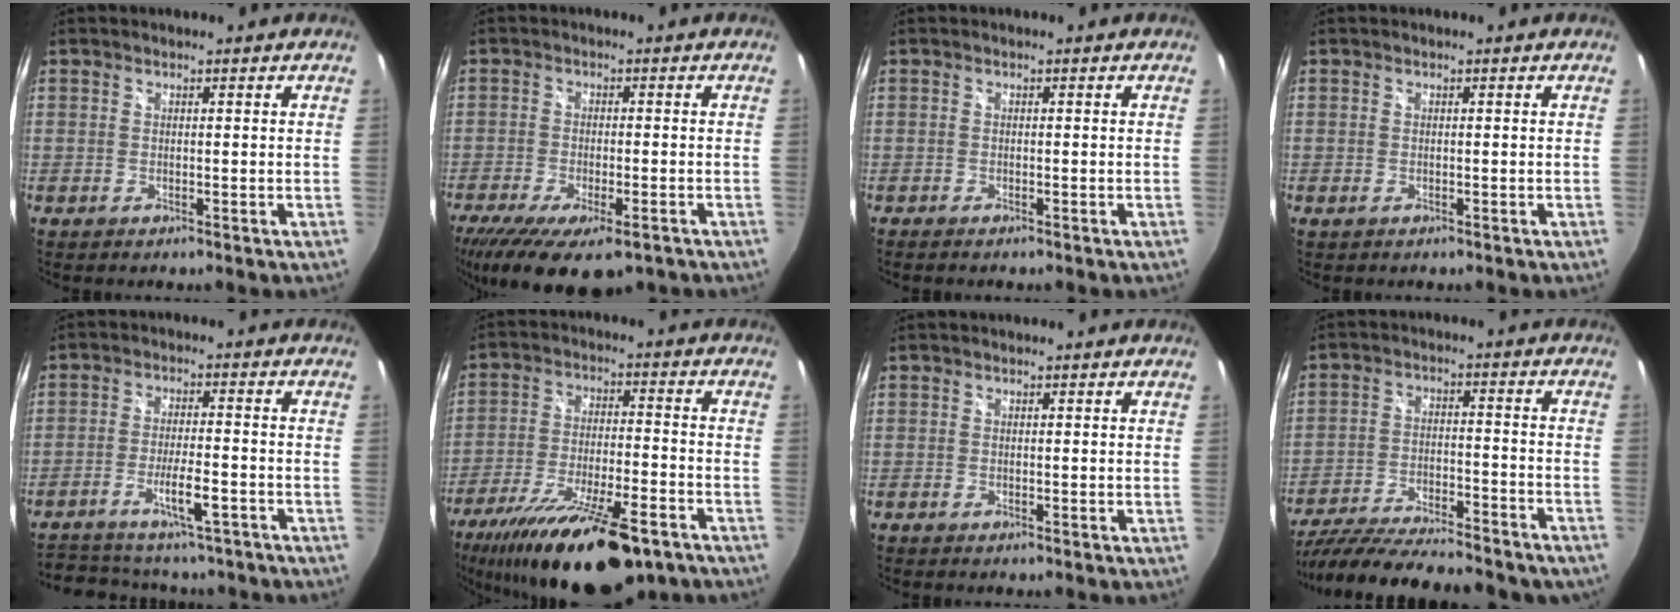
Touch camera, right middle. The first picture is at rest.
{"total": 14.8, "force": [-9.8, 5.4, 9.7], "torque": [-0.203, -0.056, -0.152]}
{"total": 0.9, "force": [-0.8, 0.3, 0.3], "torque": [-0.010, -0.004, -0.013]}
{"total": 0.6, "force": [-0.2, 0.5, 0.3], "torque": [-0.006, -0.002, -0.002]}
{"total": 13.5, "force": [-10.9, 4.1, 6.8], "torque": [-0.139, -0.005, -0.164]}
{"total": 23.1, "force": [-16.6, 6.6, 14.8], "torque": [-0.272, -0.046, -0.256]}
{"total": 0.0}
{"total": 24.6, "force": [-20.6, 5.8, 12.1], "torque": [-0.224, -0.049, -0.298]}